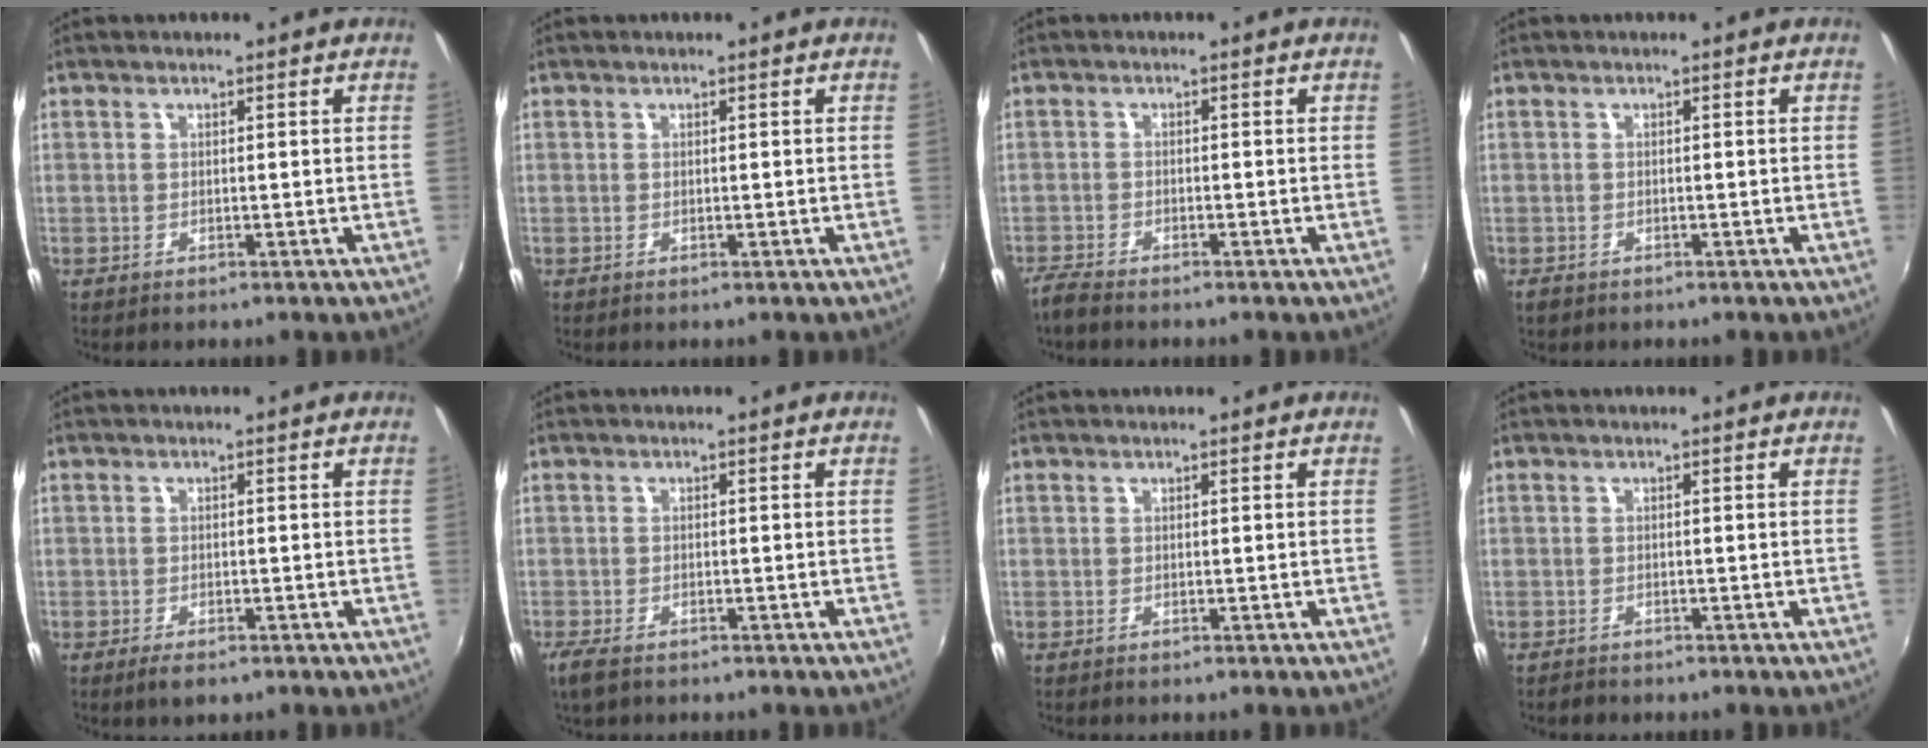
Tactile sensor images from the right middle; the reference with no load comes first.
{"total": 0.0}
{"total": 3.4, "force": [-3.2, 0.5, 1.0], "torque": [-0.035, -0.014, -0.066]}
{"total": 1.4, "force": [-1.1, 0.7, 0.5], "torque": [-0.014, -0.004, -0.018]}
{"total": 2.7, "force": [-1.8, 1.1, 1.7], "torque": [-0.038, -0.009, -0.032]}
{"total": 3.9, "force": [-2.9, 1.5, 2.2], "torque": [-0.054, -0.015, -0.056]}
{"total": 0.0}
{"total": 1.4, "force": [-1.2, 0.5, 0.2], "torque": [-0.007, -0.003, -0.020]}